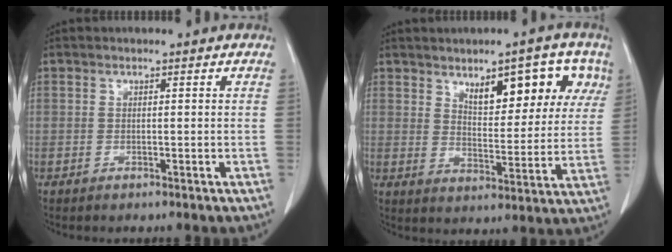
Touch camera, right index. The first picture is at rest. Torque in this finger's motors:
{"motor_torque": [0.86, 0.77, 0.24, 0.05]}